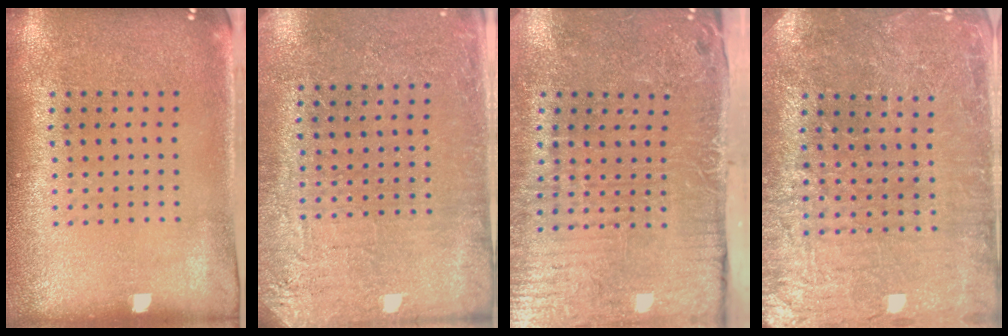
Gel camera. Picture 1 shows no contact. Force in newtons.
{"total": 2.8, "press": 2.7, "slide": 0.6}
{"total": 5.2, "press": 4.3, "slide": 3.0}
{"total": 3.3, "press": 3.2, "slide": 0.5}